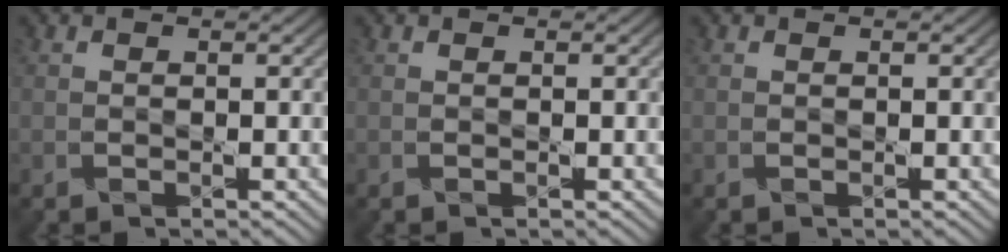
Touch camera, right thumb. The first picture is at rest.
{"total": 0.0}
{"total": 0.0}